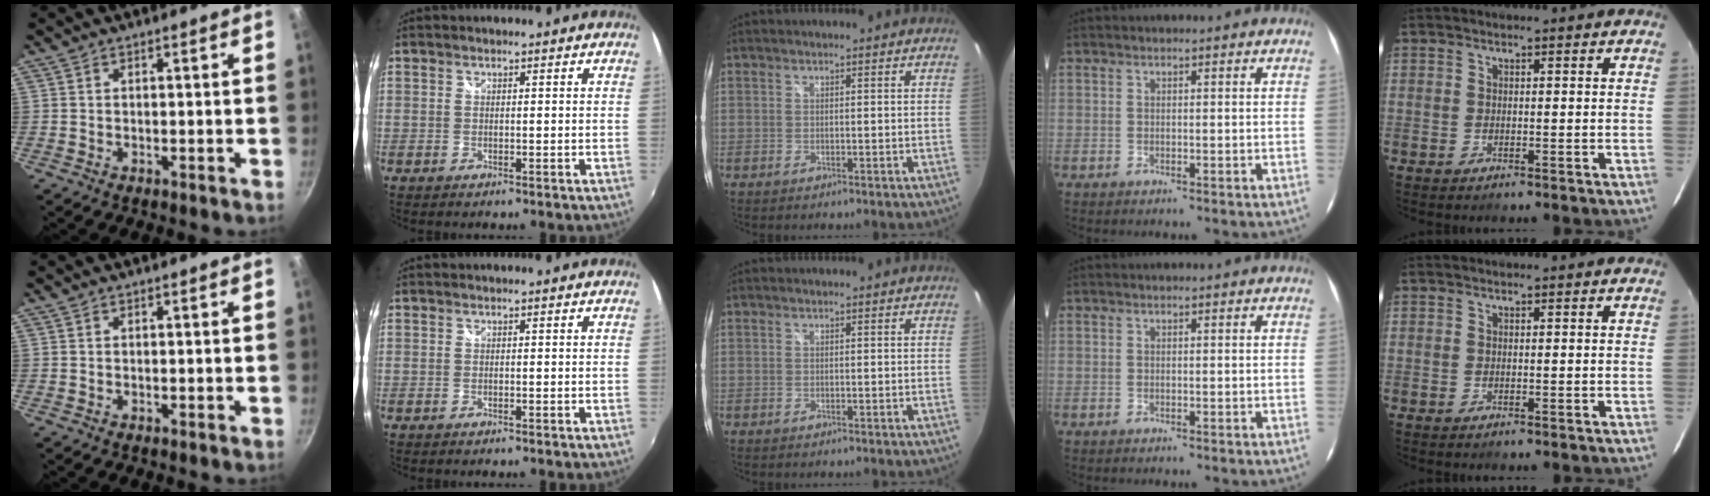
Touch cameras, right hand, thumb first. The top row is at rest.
{}